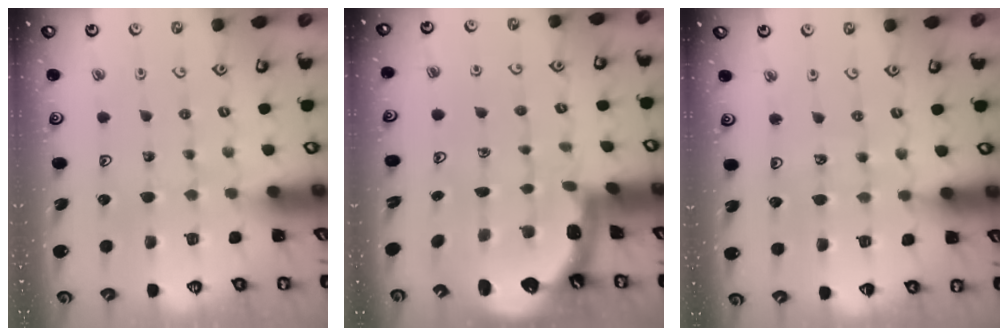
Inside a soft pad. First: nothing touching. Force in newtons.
{"total": 1.5, "press": 1.4, "slide": 0.6}
{"total": 3.4, "press": 3.2, "slide": 1.3}